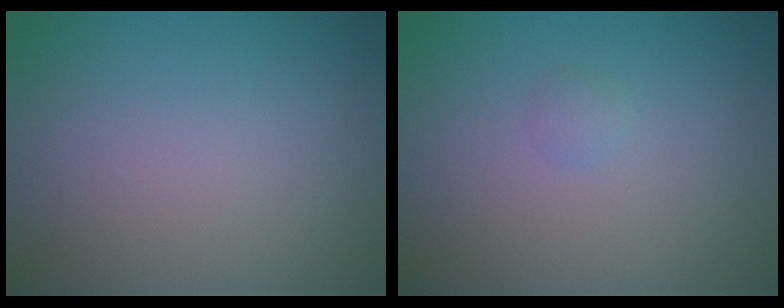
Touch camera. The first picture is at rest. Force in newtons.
{"total": 0.7, "press": 0.7, "slide": 0.0}